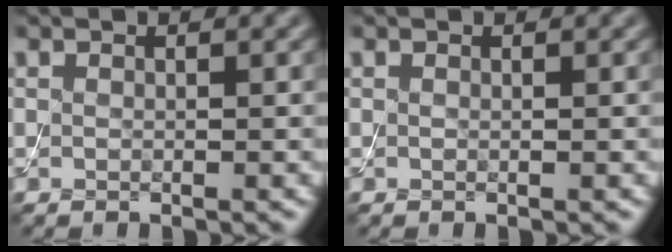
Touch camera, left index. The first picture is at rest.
{"total": 0.0}